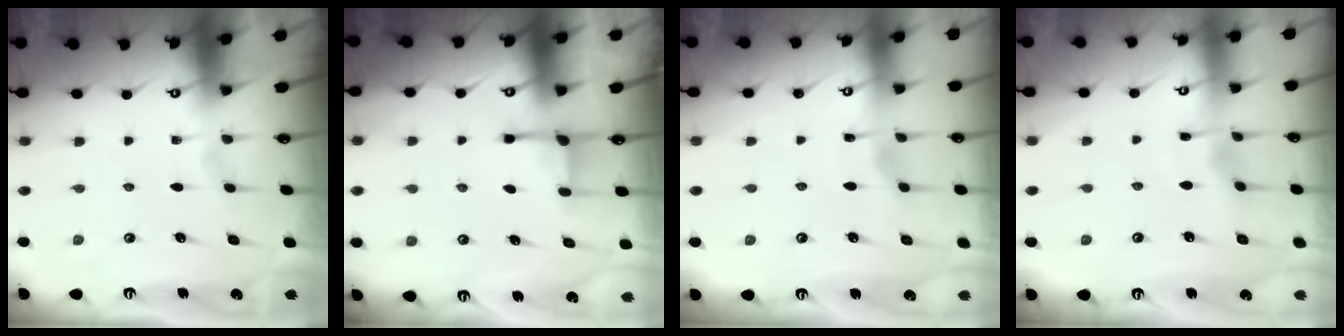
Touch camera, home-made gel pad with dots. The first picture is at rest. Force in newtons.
{"total": 2.8, "press": 2.8, "slide": 0.6}
{"total": 2.6, "press": 2.6, "slide": 0.3}
{"total": 2.9, "press": 2.9, "slide": 0.1}